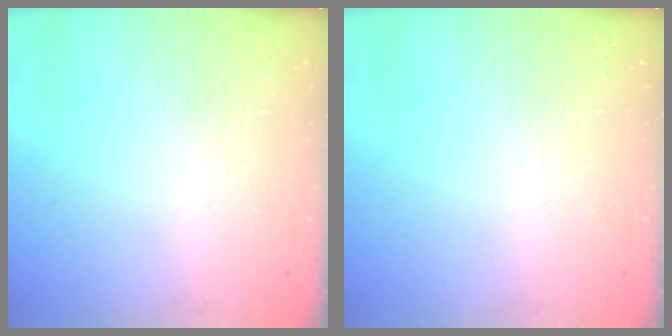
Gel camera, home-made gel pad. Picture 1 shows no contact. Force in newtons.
{"total": 0.0}